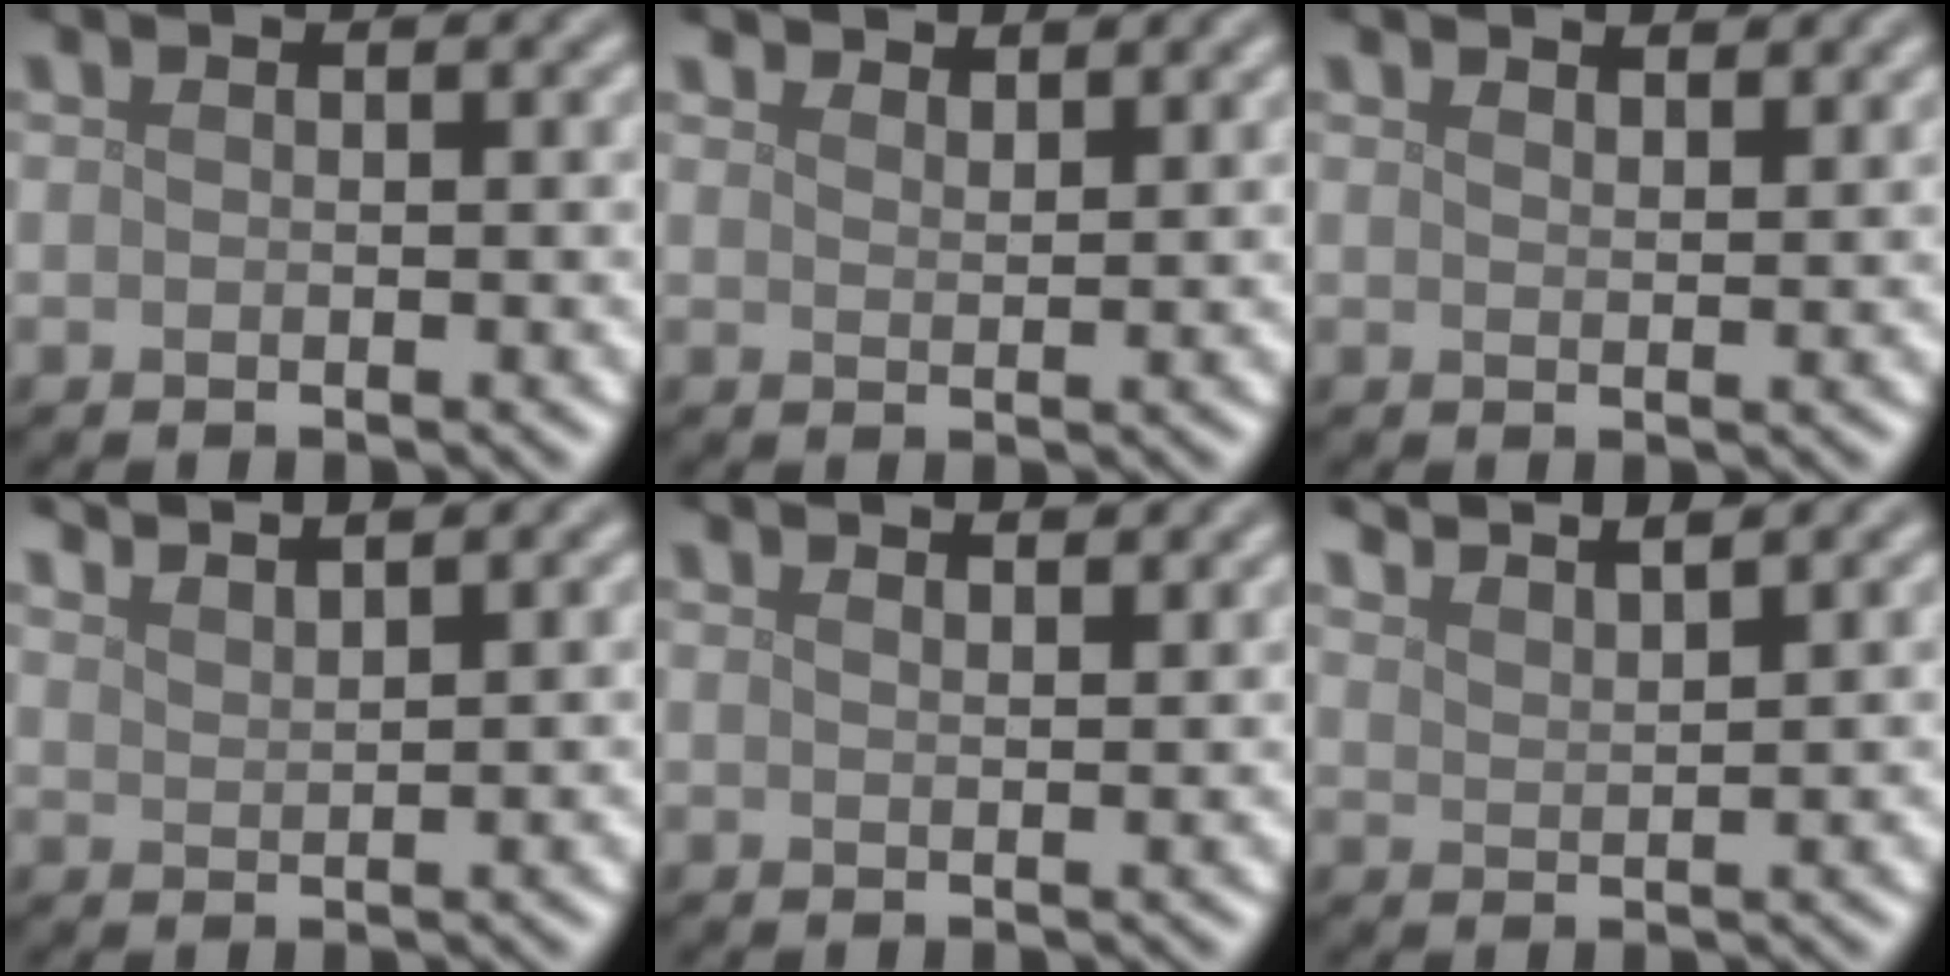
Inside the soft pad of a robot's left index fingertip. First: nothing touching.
{"total": 3.1, "force": [3.0, 0.5, 0.8], "torque": [-0.010, 0.001, 0.043]}
{"total": 1.8, "force": [1.7, 0.3, 0.5], "torque": [-0.008, 0.001, 0.027]}
{"total": 3.8, "force": [3.5, 0.8, 1.4], "torque": [0.001, 0.012, 0.034]}
{"total": 1.6, "force": [1.4, 0.4, 0.6], "torque": [-0.008, 0.003, 0.014]}
{"total": 4.8, "force": [4.3, 1.0, 1.8], "torque": [-0.007, 0.018, 0.043]}